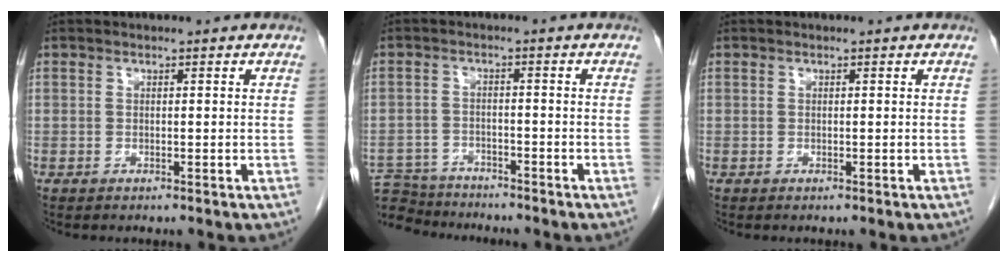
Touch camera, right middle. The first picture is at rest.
{"total": 8.4, "force": [-8.1, 2.3, 0.9], "torque": [-0.019, 0.004, -0.137]}
{"total": 0.0}